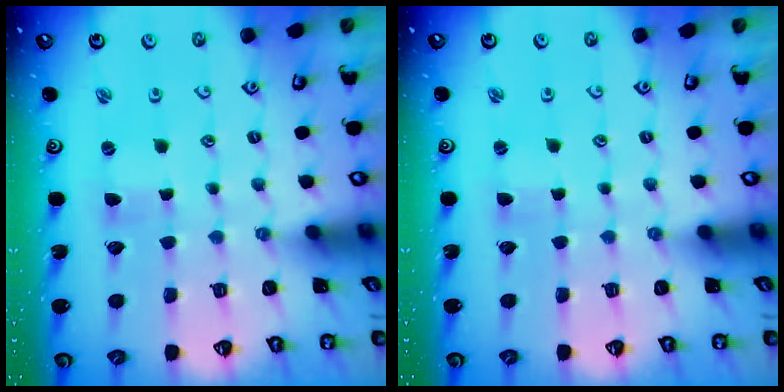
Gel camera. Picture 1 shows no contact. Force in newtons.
{"total": 1.8, "press": 1.7, "slide": 0.3}